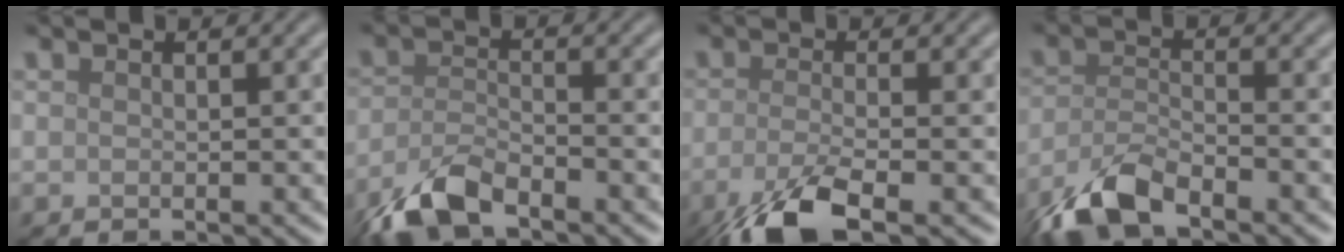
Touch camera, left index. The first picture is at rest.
{"total": 5.0, "force": [-3.9, 1.5, 2.7], "torque": [-0.057, -0.007, -0.083]}
{"total": 6.2, "force": [-3.5, 1.8, 4.8], "torque": [-0.092, -0.010, -0.074]}
{"total": 5.6, "force": [-4.3, 1.7, 3.1], "torque": [-0.063, -0.006, -0.092]}